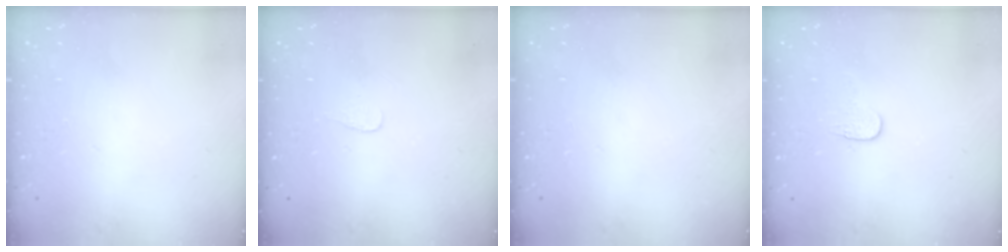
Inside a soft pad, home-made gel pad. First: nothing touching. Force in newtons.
{"total": 3.0, "press": 3.0, "slide": 0.2}
{"total": 0.0}
{"total": 3.8, "press": 3.8, "slide": 0.4}